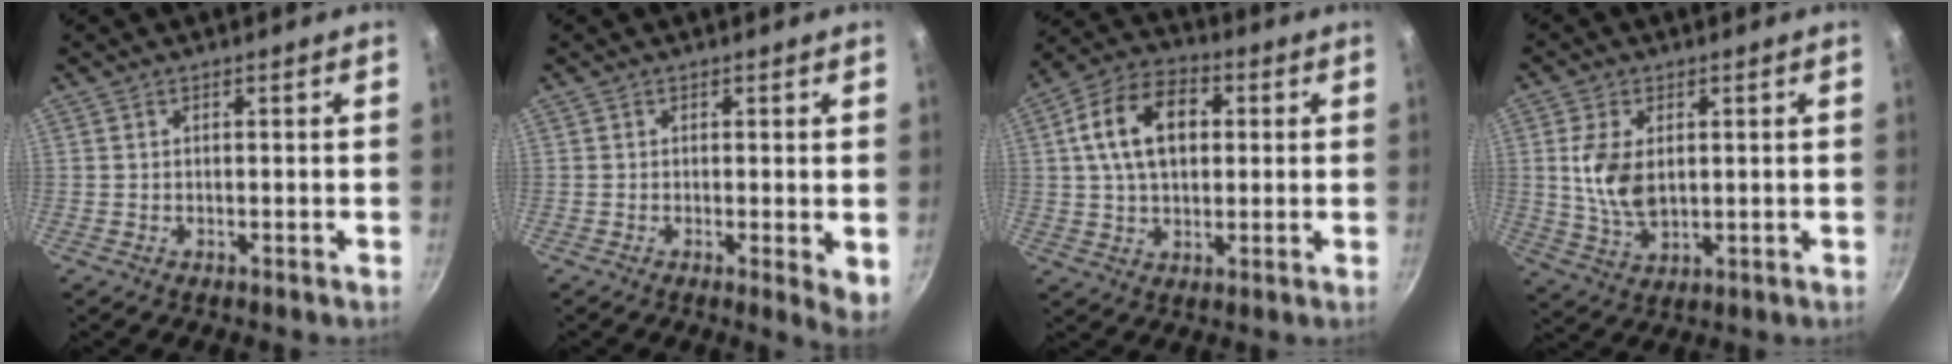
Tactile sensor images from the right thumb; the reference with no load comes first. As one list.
[{"total": 4.0, "force": [-0.2, 1.3, 3.8], "torque": [-0.042, -0.012, -0.004]}, {"total": 14.0, "force": [2.7, 9.3, 10.2], "torque": [-0.152, 0.018, 0.033]}, {"total": 8.7, "force": [1.3, 5.1, 6.9], "torque": [-0.135, -0.012, 0.030]}]